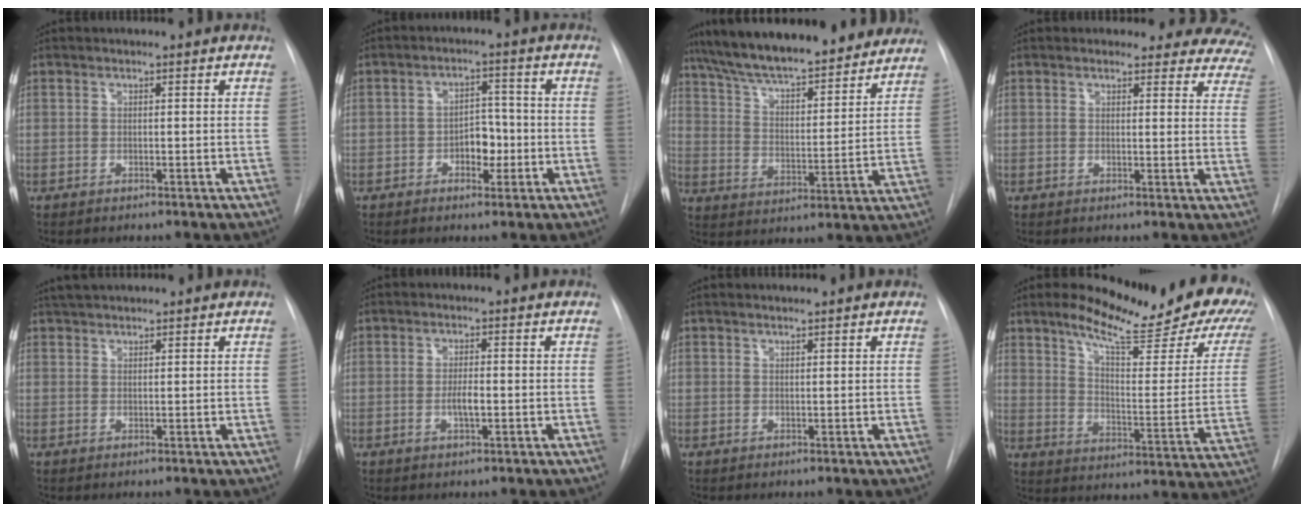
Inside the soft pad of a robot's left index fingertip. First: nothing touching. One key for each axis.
{"total": 4.6, "fx": -1.4, "fy": 2.8, "fz": 3.3, "tx": -0.043, "ty": 0.011, "tz": -0.023}
{"total": 24.4, "fx": 21.2, "fy": 5.5, "fz": 10.8, "tx": -0.182, "ty": 0.017, "tz": 0.302}
{"total": 15.6, "fx": 14.0, "fy": 5.6, "fz": 4.2, "tx": -0.015, "ty": -0.030, "tz": 0.123}
{"total": 3.7, "fx": 3.4, "fy": 0.8, "fz": 1.4, "tx": -0.026, "ty": 0.027, "tz": 0.060}
{"total": 2.6, "fx": -0.6, "fy": 0.5, "fz": 2.5, "tx": -0.048, "ty": 0.000, "tz": -0.010}
{"total": 1.8, "fx": 1.5, "fy": 0.1, "fz": 0.9, "tx": -0.014, "ty": 0.015, "tz": 0.024}
{"total": 23.2, "fx": 17.5, "fy": 4.4, "fz": 14.6, "tx": -0.198, "ty": -0.042, "tz": 0.215}